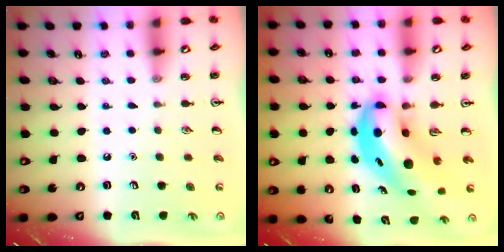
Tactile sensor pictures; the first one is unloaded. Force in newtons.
{"total": 7.8, "press": 7.6, "slide": 1.9}